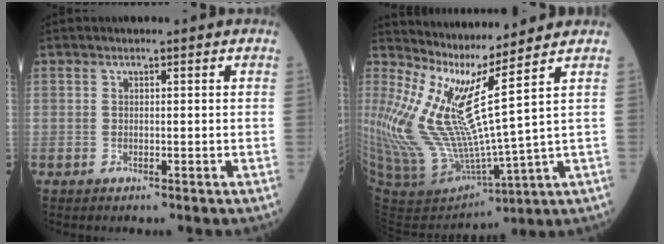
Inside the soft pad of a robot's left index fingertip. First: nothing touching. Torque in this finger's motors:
{"motor_torque": [1.12, -1.03, 1.06, 0.21]}